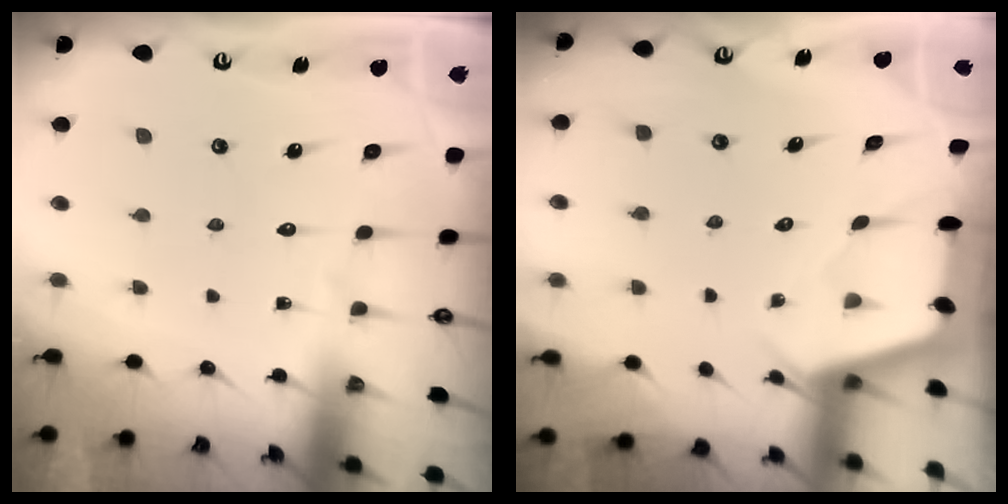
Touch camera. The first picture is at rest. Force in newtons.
{"total": 2.4, "press": 2.4, "slide": 0.3}